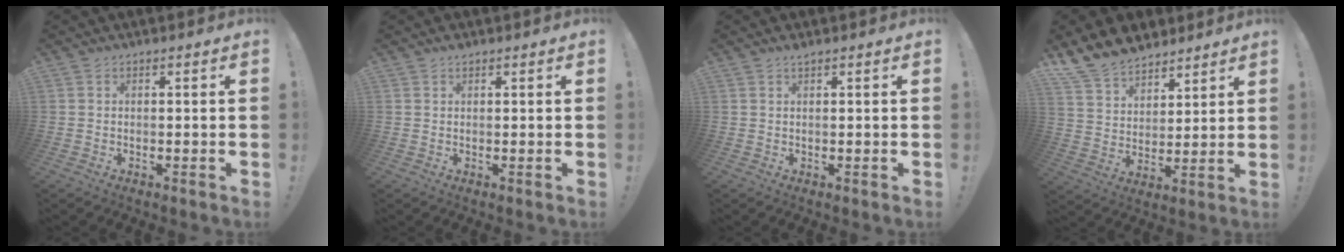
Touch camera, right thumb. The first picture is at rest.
{"total": 0.7, "force": [0.6, 0.3, 0.2], "torque": [-0.001, -0.001, 0.011]}
{"total": 0.9, "force": [0.8, 0.0, 0.5], "torque": [-0.014, 0.002, 0.015]}
{"total": 12.0, "force": [10.2, 5.9, 2.1], "torque": [-0.052, -0.079, 0.199]}